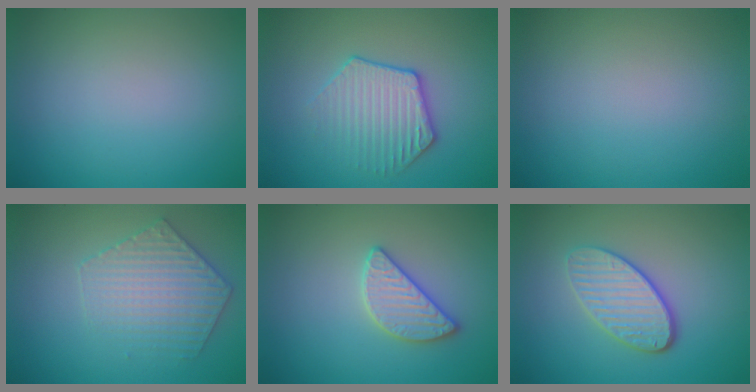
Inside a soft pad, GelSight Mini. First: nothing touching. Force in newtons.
{"total": 3.4, "press": 3.1, "slide": 1.1}
{"total": 0.0}
{"total": 3.8, "press": 3.8, "slide": 0.2}
{"total": 2.8, "press": 2.8, "slide": 0.2}
{"total": 4.1, "press": 3.3, "slide": 2.4}